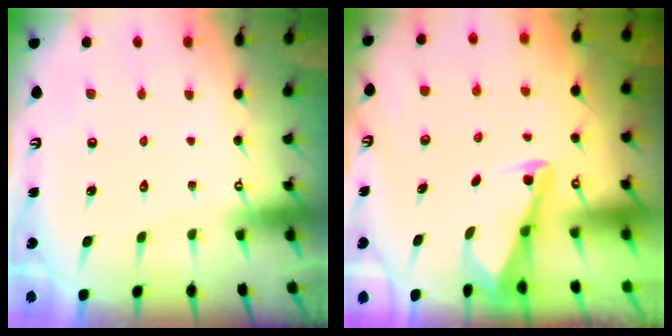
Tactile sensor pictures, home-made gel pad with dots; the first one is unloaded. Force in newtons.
{"total": 2.8, "press": 2.8, "slide": 0.4}